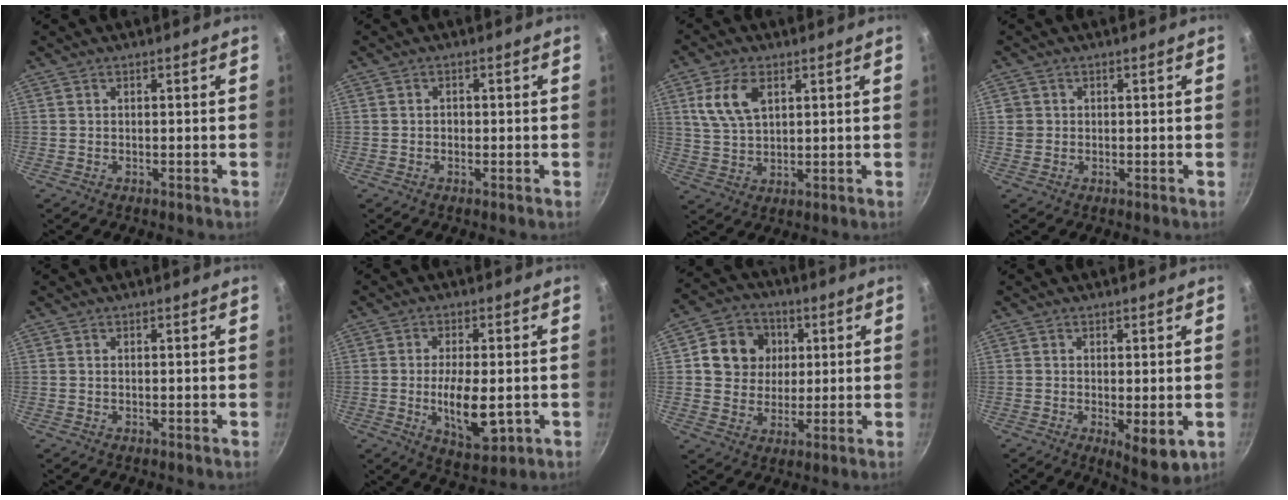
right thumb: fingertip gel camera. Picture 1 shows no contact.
{"total": 1.0, "force": [-0.2, 0.8, 0.5], "torque": [0.000, 0.004, -0.005]}
{"total": 8.8, "force": [3.2, 5.3, 6.2], "torque": [-0.115, -0.005, 0.066]}
{"total": 1.9, "force": [0.2, 1.8, 0.5], "torque": [-0.001, 0.002, 0.006]}
{"total": 0.0}
{"total": 9.8, "force": [-1.6, 4.3, 8.6], "torque": [-0.138, -0.012, -0.019]}
{"total": 11.4, "force": [2.3, 10.1, 4.8], "torque": [-0.042, 0.001, 0.036]}
{"total": 6.3, "force": [-1.5, 2.1, 5.7], "torque": [-0.081, -0.020, -0.016]}